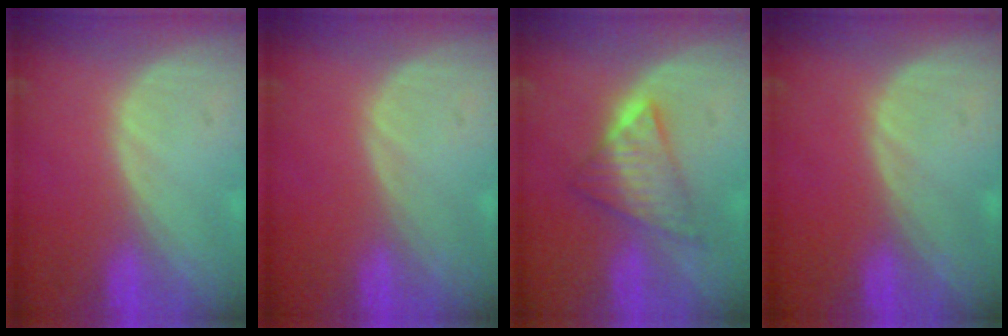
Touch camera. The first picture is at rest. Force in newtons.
{"total": 0.0}
{"total": 5.9, "press": 5.9, "slide": 0.7}
{"total": 0.0}